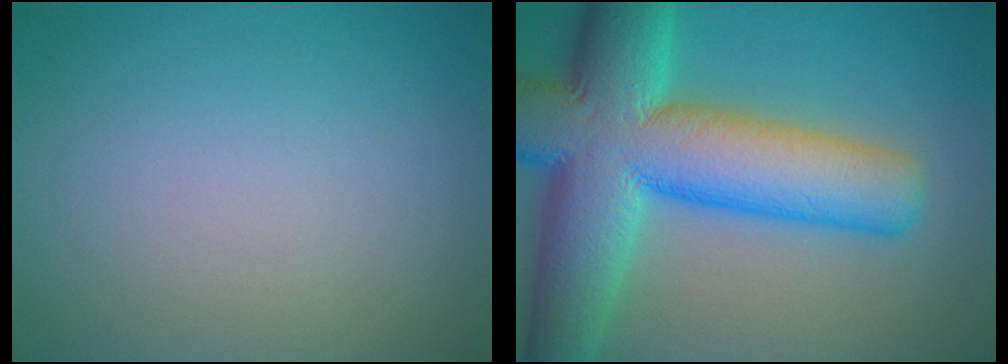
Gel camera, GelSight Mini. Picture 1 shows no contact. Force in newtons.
{"total": 14.9, "press": 14.9, "slide": 0.6}